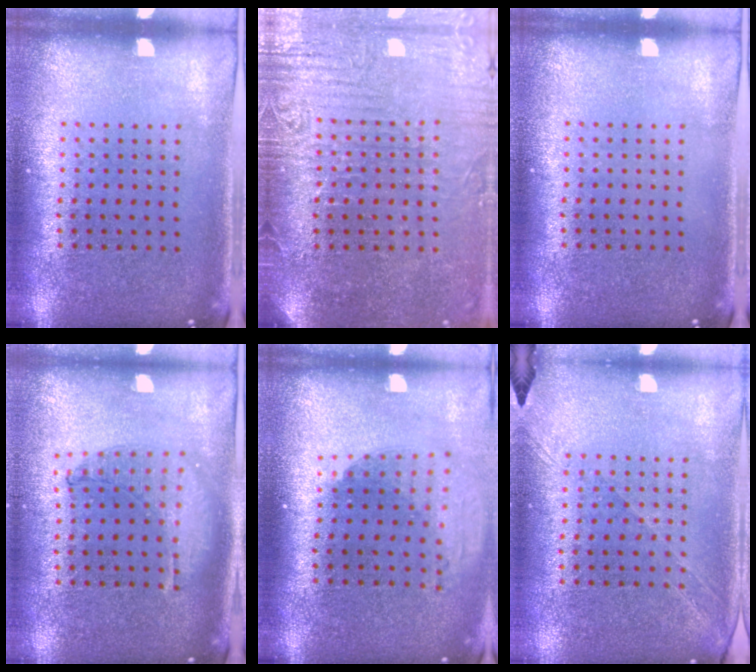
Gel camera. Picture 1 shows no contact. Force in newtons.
{"total": 4.0, "press": 3.7, "slide": 1.5}
{"total": 0.0}
{"total": 0.9, "press": 0.9, "slide": 0.1}
{"total": 2.0, "press": 1.5, "slide": 1.3}
{"total": 1.4, "press": 1.2, "slide": 0.8}